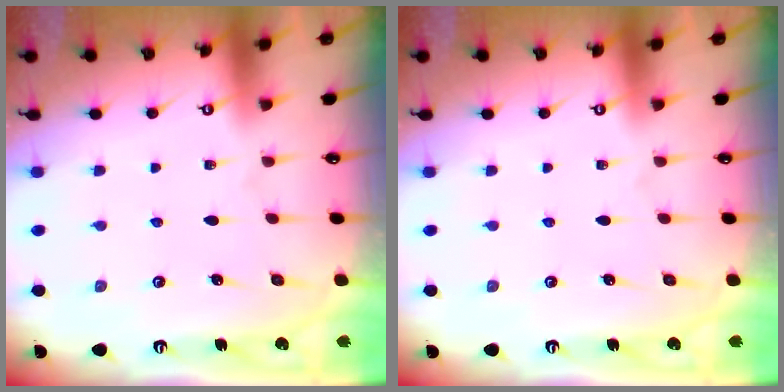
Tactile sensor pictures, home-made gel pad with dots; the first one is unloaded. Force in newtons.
{"total": 0.0}